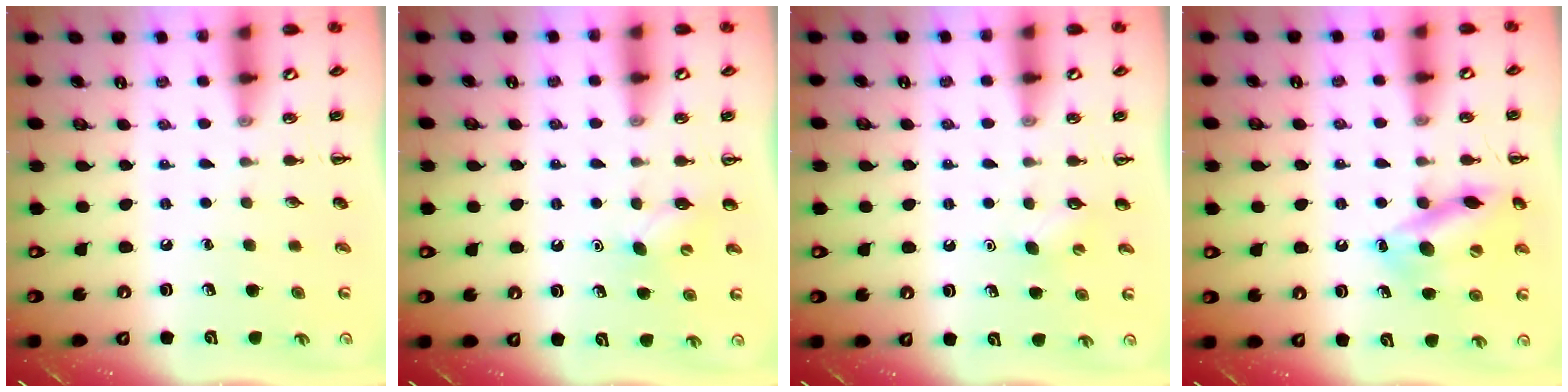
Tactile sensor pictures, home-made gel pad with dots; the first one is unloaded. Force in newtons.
{"total": 3.0, "press": 2.9, "slide": 0.7}
{"total": 2.8, "press": 2.7, "slide": 0.8}
{"total": 14.8, "press": 14.5, "slide": 2.7}